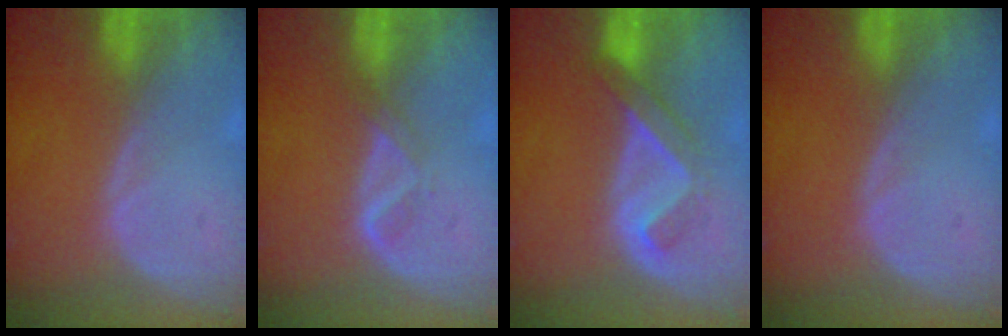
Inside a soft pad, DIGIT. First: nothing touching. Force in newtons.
{"total": 2.1, "press": 2.0, "slide": 0.6}
{"total": 5.2, "press": 4.6, "slide": 2.4}
{"total": 0.0}